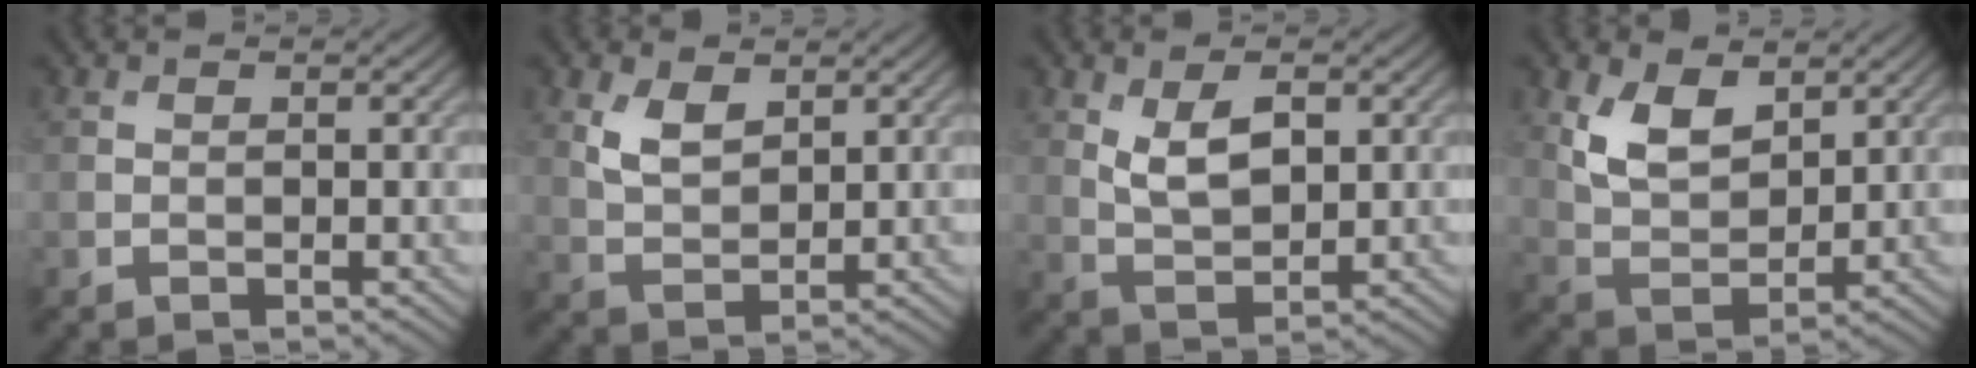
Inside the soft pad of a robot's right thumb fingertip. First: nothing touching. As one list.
[{"total": 4.0, "force": [2.0, 2.2, 2.7], "torque": [-0.064, -0.004, 0.045]}, {"total": 5.2, "force": [1.7, 2.6, 4.2], "torque": [-0.088, -0.004, 0.036]}, {"total": 6.5, "force": [3.2, 3.6, 4.3], "torque": [-0.094, -0.012, 0.065]}]